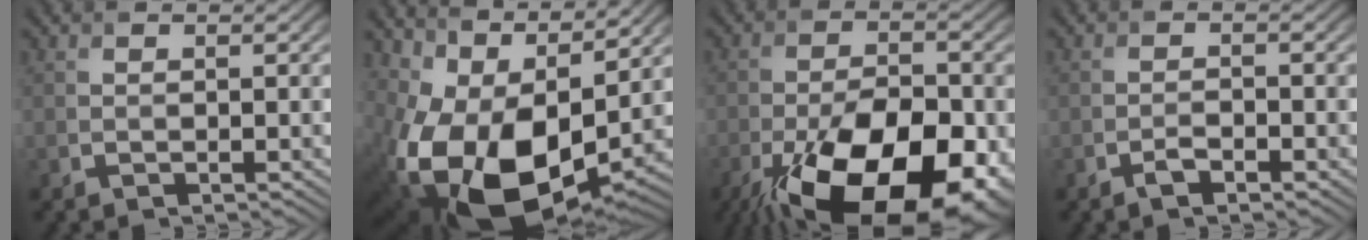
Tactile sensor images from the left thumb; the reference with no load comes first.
{"total": 18.0, "force": [0.5, 10.8, 14.4], "torque": [-0.278, -0.043, 0.037]}
{"total": 20.6, "force": [-10.9, 10.0, 14.3], "torque": [-0.224, -0.037, -0.154]}
{"total": 2.1, "force": [-1.2, 0.7, 1.5], "torque": [-0.030, -0.001, -0.025]}